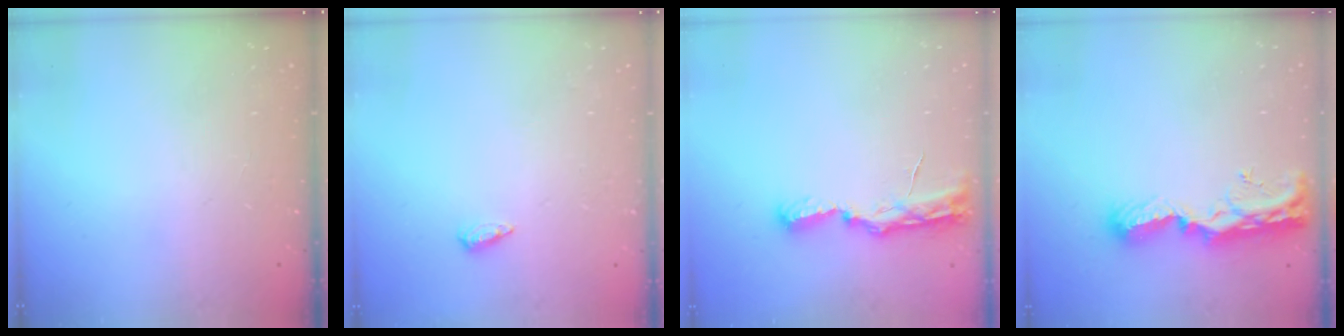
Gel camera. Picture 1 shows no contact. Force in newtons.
{"total": 4.1, "press": 4.1, "slide": 0.5}
{"total": 8.0, "press": 8.0, "slide": 0.8}
{"total": 10.3, "press": 10.2, "slide": 1.2}